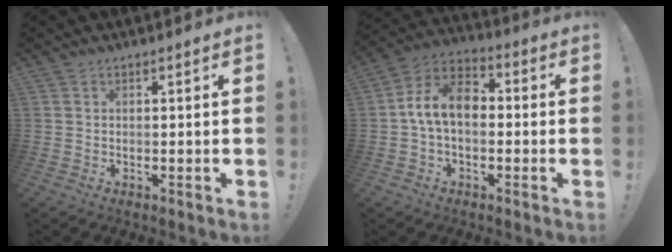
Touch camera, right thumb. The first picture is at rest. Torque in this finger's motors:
{"motor_torque": [0.47, 0.14, 0.10, -0.05, 0.08]}